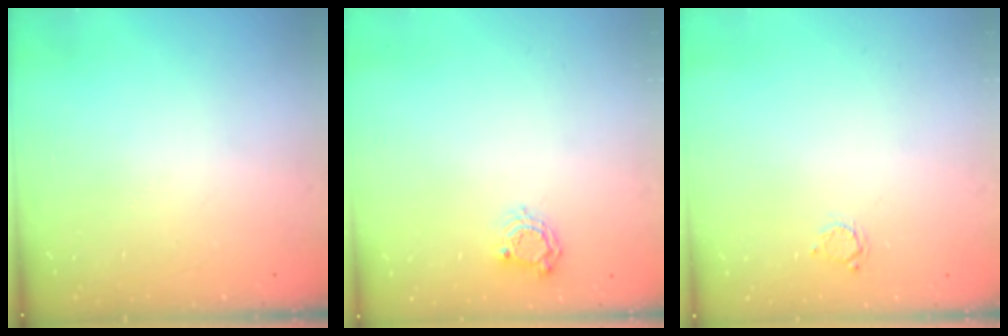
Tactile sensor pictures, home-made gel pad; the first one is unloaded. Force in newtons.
{"total": 5.3, "press": 5.3, "slide": 0.7}
{"total": 2.8, "press": 2.8, "slide": 0.4}